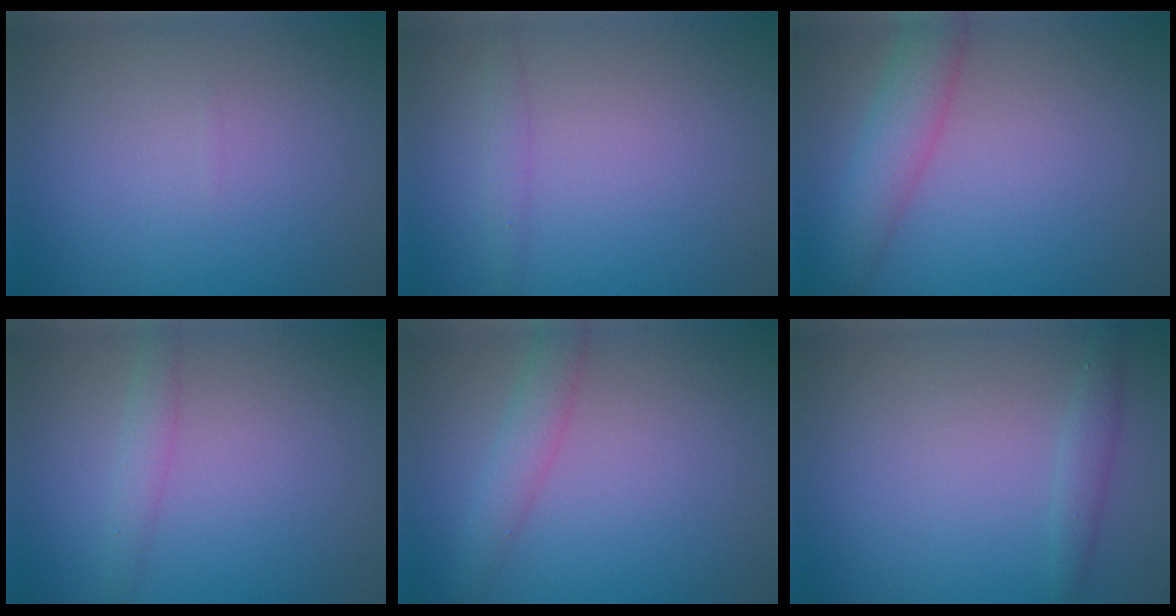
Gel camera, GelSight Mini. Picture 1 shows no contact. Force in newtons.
{"total": 1.1, "press": 1.1, "slide": 0.1}
{"total": 4.2, "press": 4.2, "slide": 0.3}
{"total": 1.8, "press": 1.8, "slide": 0.0}
{"total": 2.4, "press": 2.4, "slide": 0.1}
{"total": 1.4, "press": 1.4, "slide": 0.0}